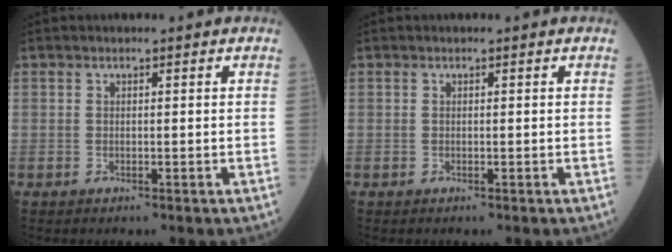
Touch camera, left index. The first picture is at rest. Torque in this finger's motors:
{"motor_torque": [0.00, 0.00, 0.01, 0.00]}